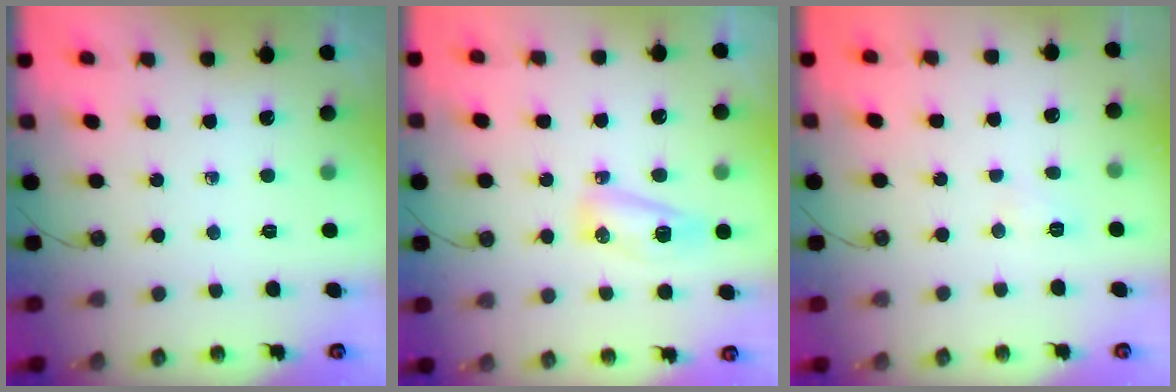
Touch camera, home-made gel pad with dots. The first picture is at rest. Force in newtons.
{"total": 9.4, "press": 7.9, "slide": 5.0}
{"total": 3.0, "press": 2.9, "slide": 0.7}